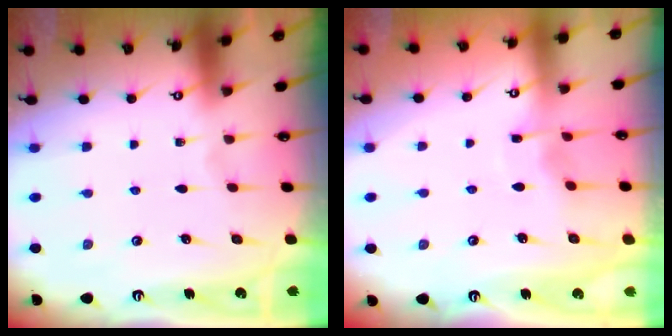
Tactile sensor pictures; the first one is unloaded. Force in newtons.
{"total": 4.1, "press": 4.0, "slide": 0.6}